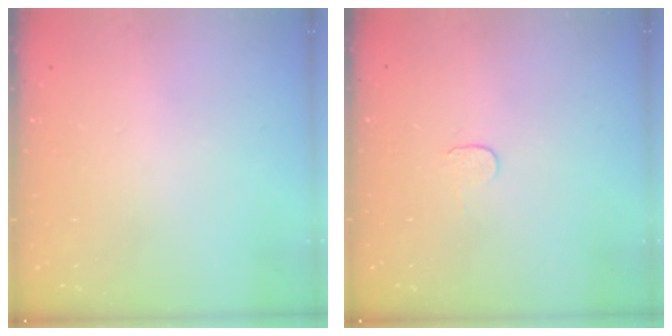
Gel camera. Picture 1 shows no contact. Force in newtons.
{"total": 3.8, "press": 3.8, "slide": 0.4}